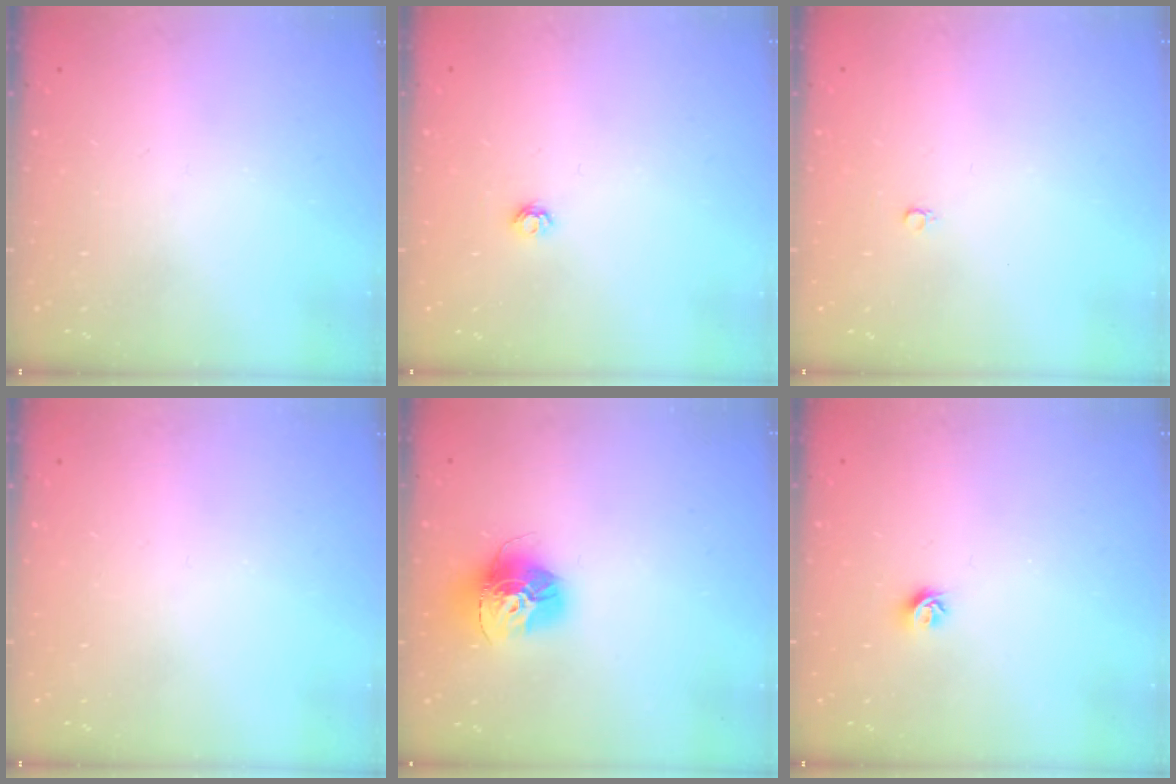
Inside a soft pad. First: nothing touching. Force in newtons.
{"total": 3.8, "press": 3.8, "slide": 0.6}
{"total": 2.4, "press": 2.4, "slide": 0.2}
{"total": 0.0}
{"total": 15.0, "press": 14.9, "slide": 1.5}
{"total": 6.0, "press": 5.9, "slide": 0.7}